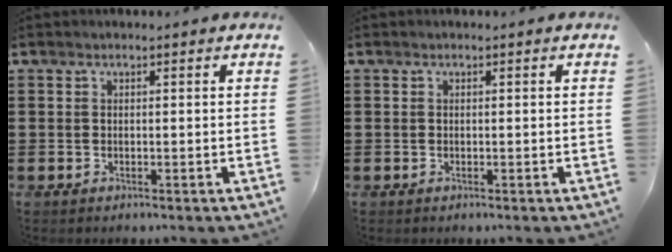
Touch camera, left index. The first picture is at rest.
{"total": 0.0}